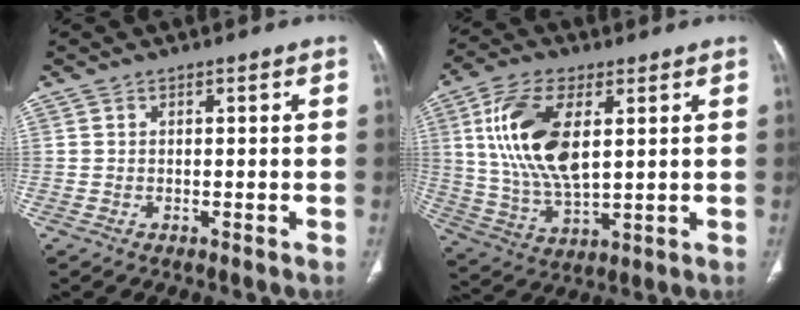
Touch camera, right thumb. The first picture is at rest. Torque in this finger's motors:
{"motor_torque": [0.46, 4.55, 1.61, 0.31, 0.63]}